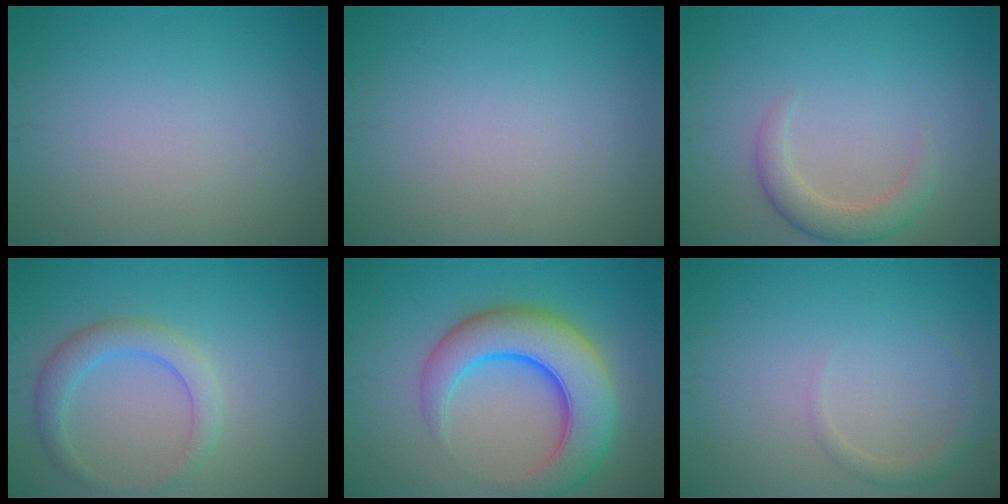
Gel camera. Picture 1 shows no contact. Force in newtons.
{"total": 0.0}
{"total": 2.7, "press": 2.7, "slide": 0.2}
{"total": 3.1, "press": 3.1, "slide": 0.2}
{"total": 8.7, "press": 8.7, "slide": 0.4}
{"total": 1.3, "press": 1.3, "slide": 0.1}